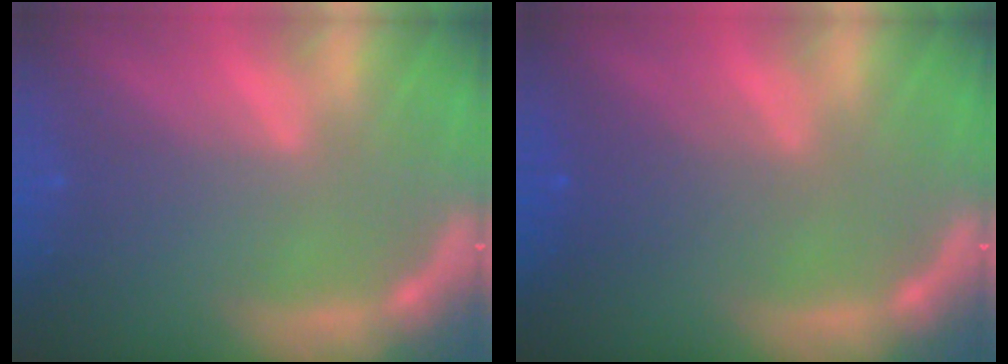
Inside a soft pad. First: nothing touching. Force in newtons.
{"total": 2.5}